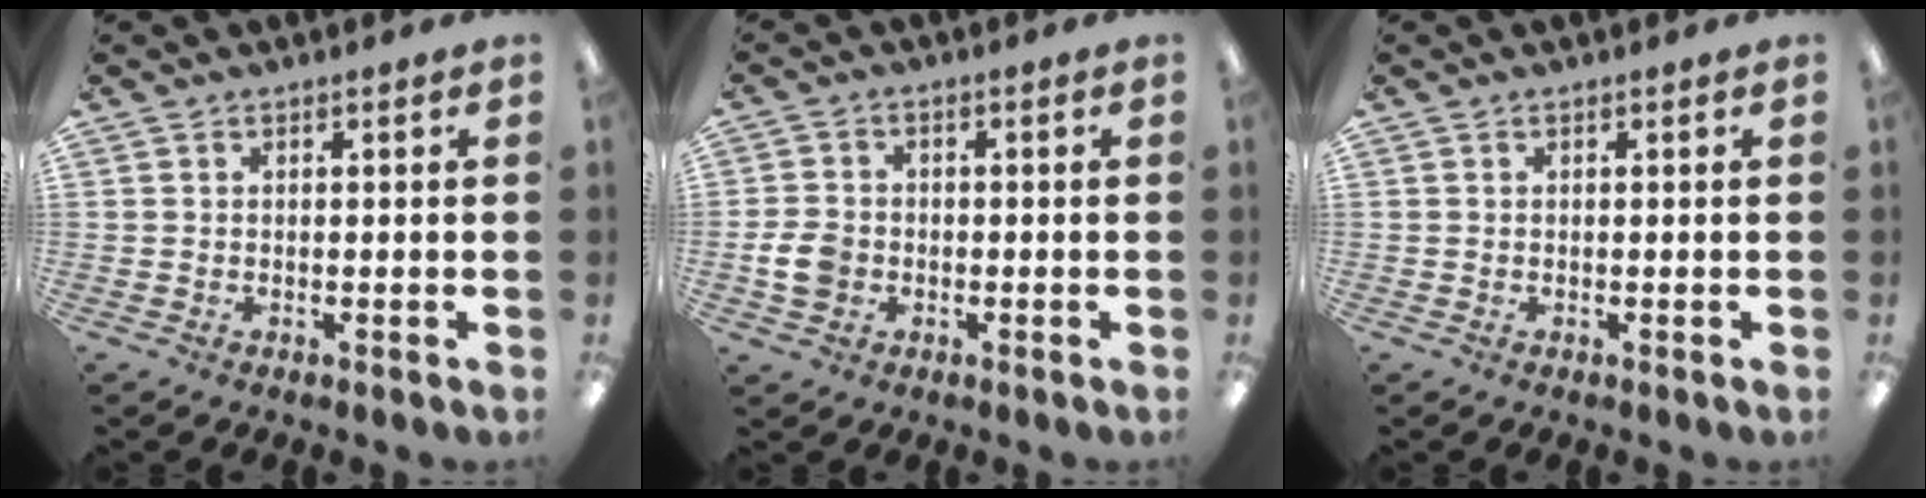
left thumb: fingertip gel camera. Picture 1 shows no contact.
{"total": 5.8, "force": [-1.2, 4.7, 3.3], "torque": [-0.069, 0.002, -0.024]}
{"total": 0.0}